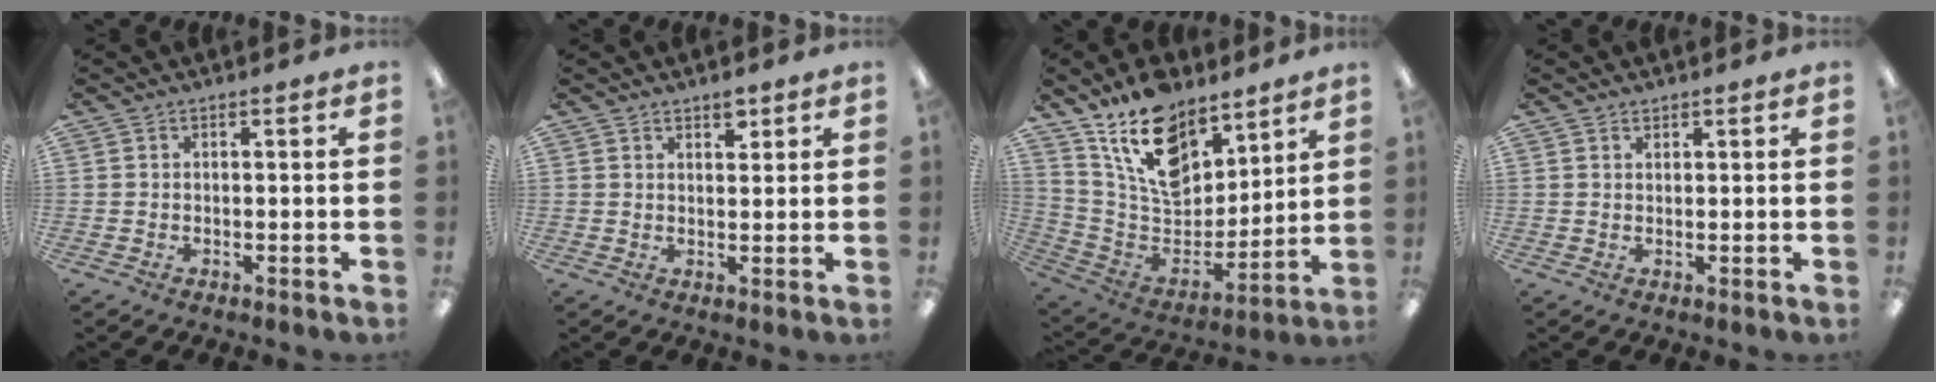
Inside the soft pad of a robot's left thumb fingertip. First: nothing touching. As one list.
[{"total": 2.9, "force": [2.2, 1.4, 1.2], "torque": [-0.002, -0.013, 0.036]}, {"total": 17.6, "force": [12.4, 9.5, 8.2], "torque": [-0.158, -0.072, 0.229]}, {"total": 1.0, "force": [0.9, 0.4, 0.0], "torque": [-0.001, -0.001, 0.018]}]